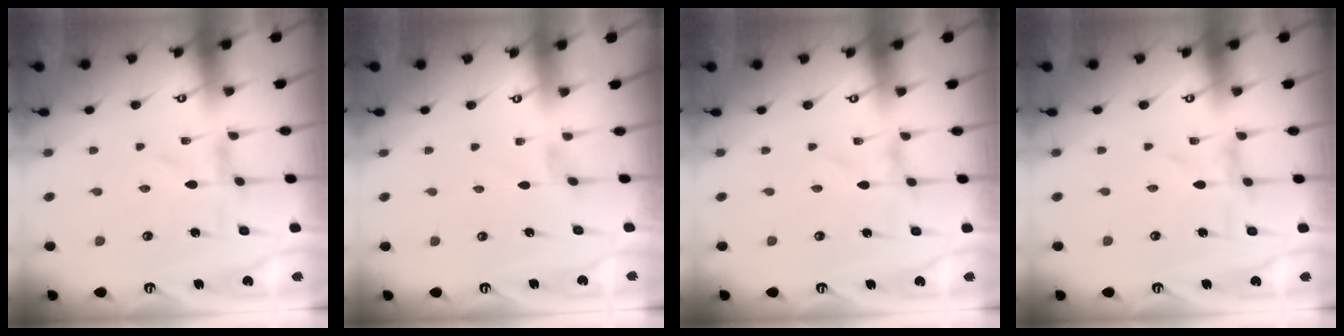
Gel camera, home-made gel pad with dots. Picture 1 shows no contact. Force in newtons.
{"total": 0.7, "press": 0.6, "slide": 0.4}
{"total": 0.0}
{"total": 0.0}